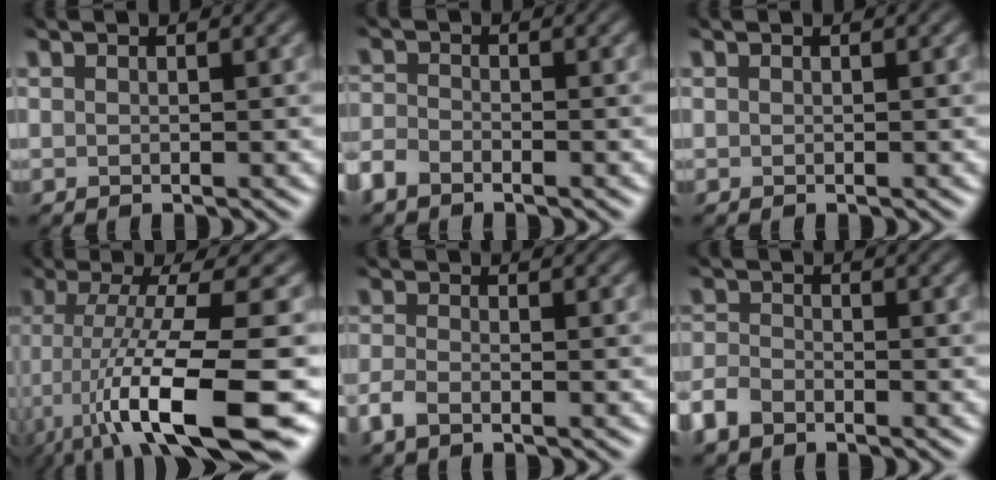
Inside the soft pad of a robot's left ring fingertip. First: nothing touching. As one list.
[{"total": 2.4, "force": [-2.2, 0.6, 0.6], "torque": [-0.024, -0.006, -0.041]}, {"total": 0.0}, {"total": 12.9, "force": [-5.5, 2.6, 11.4], "torque": [-0.184, -0.017, -0.080]}, {"total": 2.1, "force": [-1.6, 0.4, 1.4], "torque": [-0.043, -0.003, -0.029]}, {"total": 2.7, "force": [-2.5, 0.9, 0.7], "torque": [-0.026, -0.006, -0.050]}]